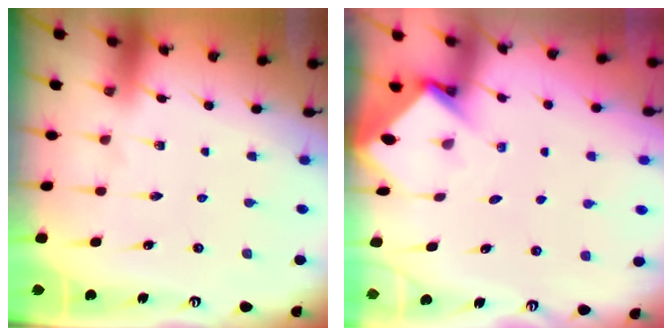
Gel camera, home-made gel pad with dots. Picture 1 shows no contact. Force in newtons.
{"total": 3.7, "press": 3.7, "slide": 0.2}